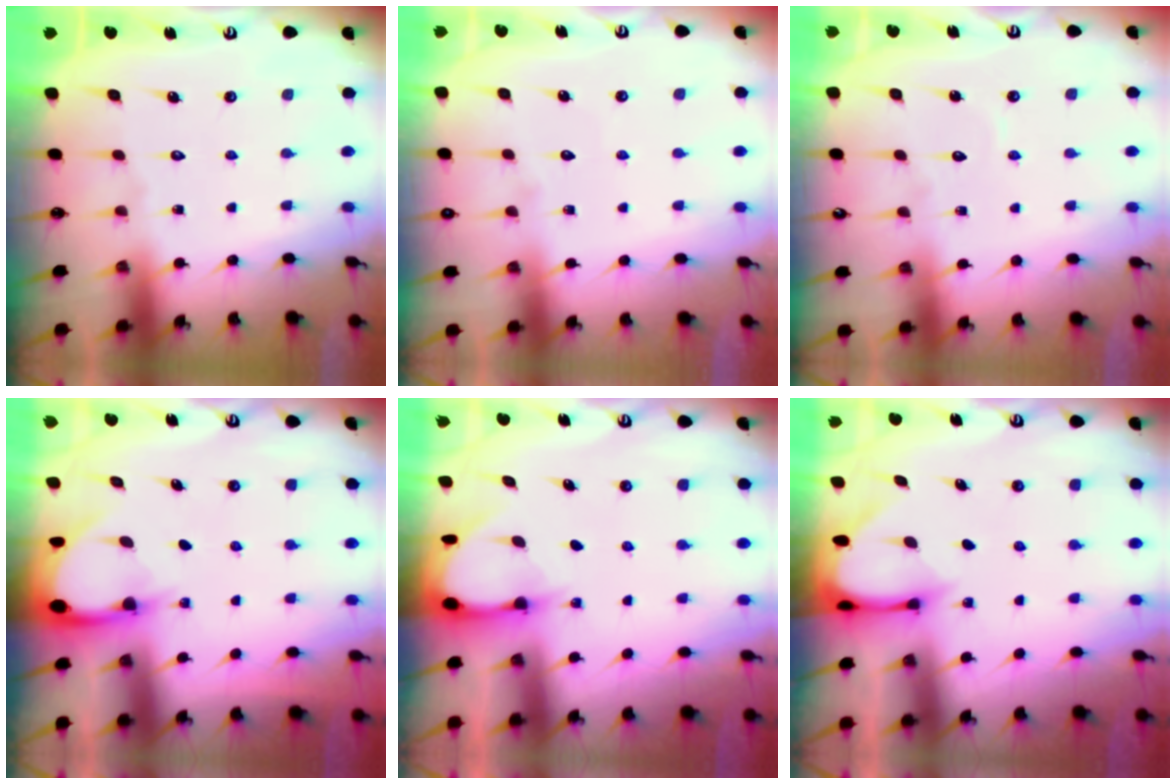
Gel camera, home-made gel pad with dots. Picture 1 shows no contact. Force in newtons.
{"total": 2.8, "press": 2.8, "slide": 0.3}
{"total": 3.5, "press": 3.5, "slide": 0.3}
{"total": 4.0, "press": 4.0, "slide": 0.2}
{"total": 3.3, "press": 3.2, "slide": 0.3}
{"total": 2.9, "press": 2.9, "slide": 0.3}